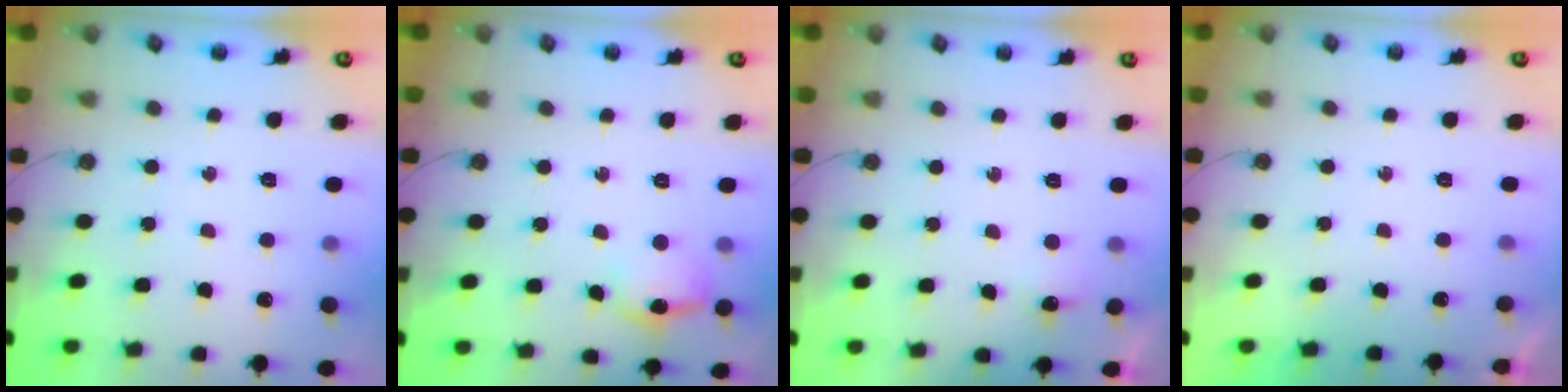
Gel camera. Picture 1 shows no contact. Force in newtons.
{"total": 10.1, "press": 10.0, "slide": 0.8}
{"total": 5.2, "press": 5.1, "slide": 1.1}
{"total": 0.0}